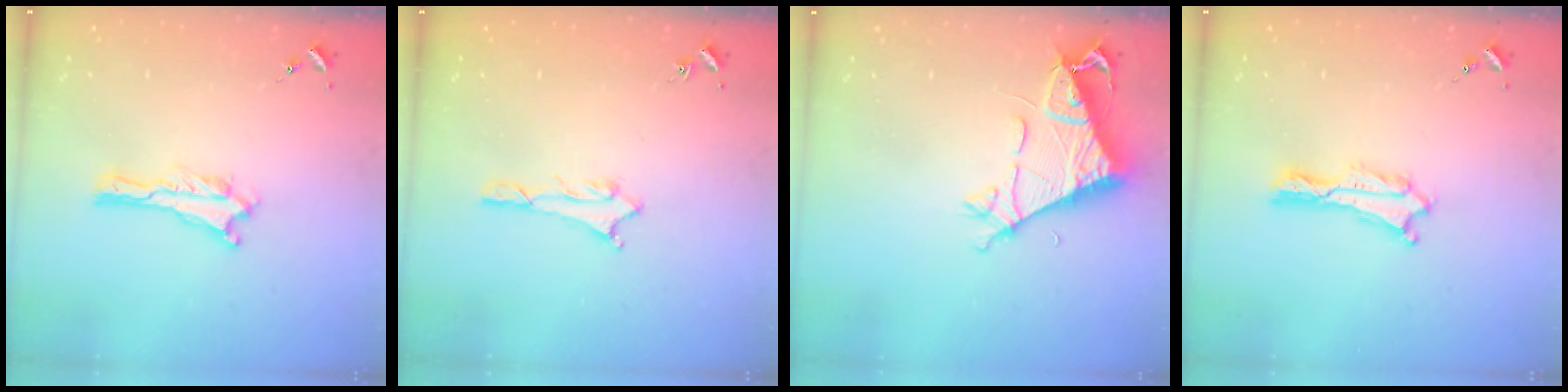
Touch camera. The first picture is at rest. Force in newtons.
{"total": 1.0, "press": 1.0, "slide": 0.1}
{"total": 7.5, "press": 7.5, "slide": 0.7}
{"total": 0.7, "press": 0.7, "slide": 0.1}